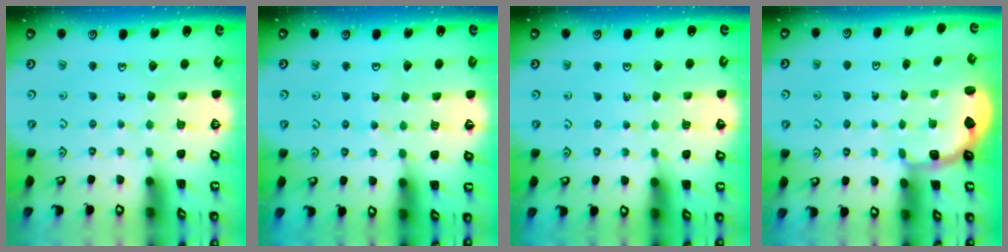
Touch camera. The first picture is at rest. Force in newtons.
{"total": 6.1, "press": 6.0, "slide": 0.7}
{"total": 3.0, "press": 3.0, "slide": 0.3}
{"total": 2.6, "press": 2.1, "slide": 1.5}